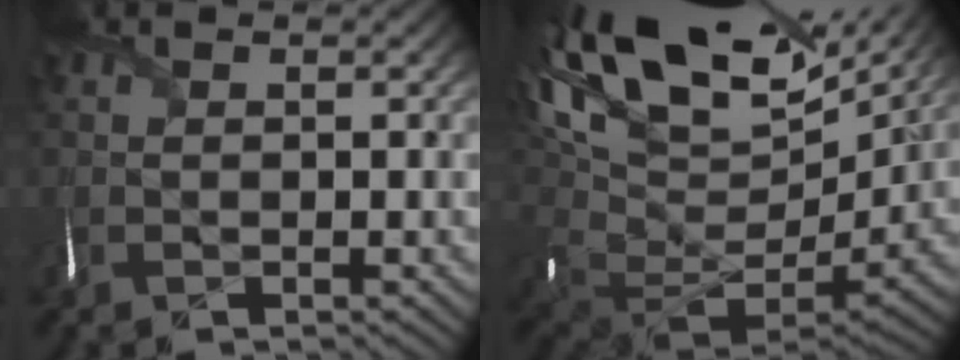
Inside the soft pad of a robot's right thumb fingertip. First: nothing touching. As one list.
[{"total": 20.3, "force": [7.2, 11.1, 15.3], "torque": [-0.279, 0.011, 0.167]}]